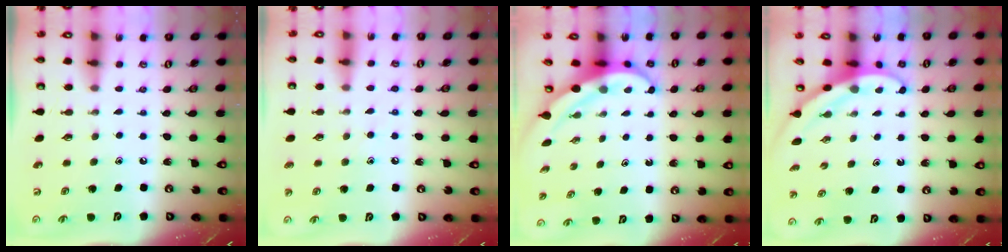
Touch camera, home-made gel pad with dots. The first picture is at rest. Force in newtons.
{"total": 7.6, "press": 7.5, "slide": 0.9}
{"total": 4.5, "press": 4.4, "slide": 0.5}
{"total": 3.1, "press": 3.1, "slide": 0.2}